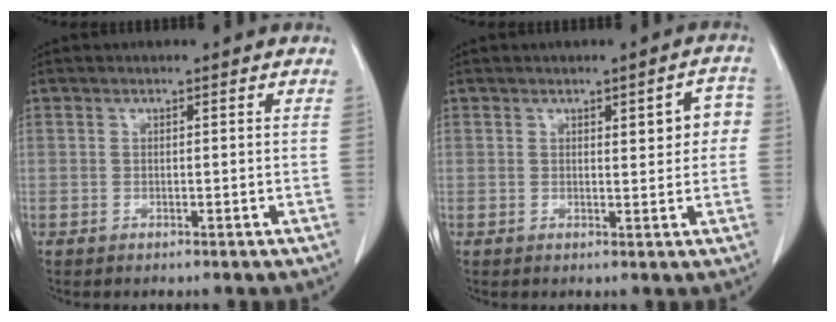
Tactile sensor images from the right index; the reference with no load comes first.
{"total": 4.4, "force": [0.9, 1.4, 4.0], "torque": [-0.043, 0.013, 0.010]}